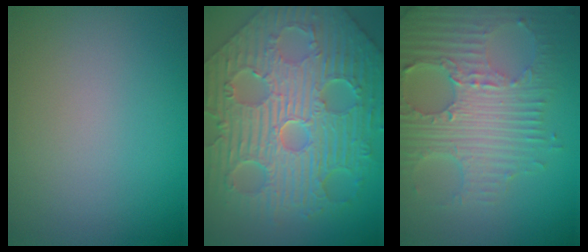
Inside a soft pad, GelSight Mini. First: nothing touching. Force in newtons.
{"total": 12.2, "press": 8.0, "slide": 9.1}
{"total": 8.1, "press": 5.7, "slide": 5.7}